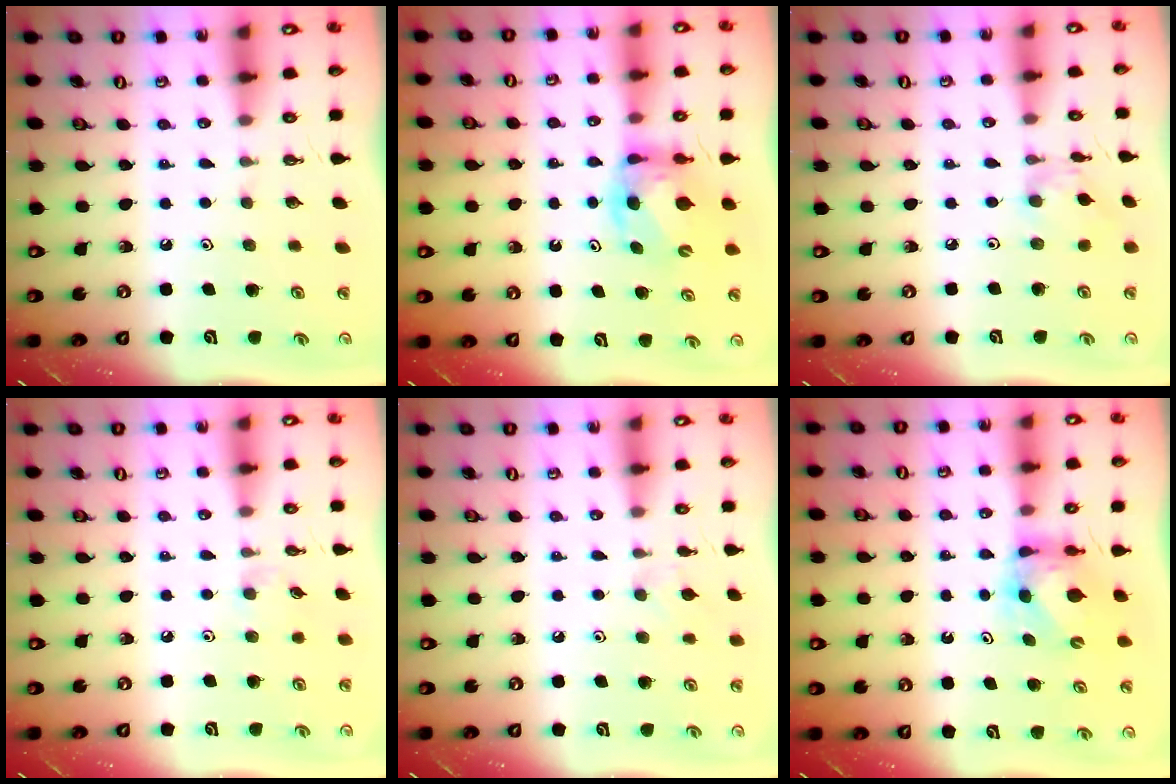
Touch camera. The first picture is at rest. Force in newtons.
{"total": 7.5, "press": 7.5, "slide": 0.6}
{"total": 3.0, "press": 3.0, "slide": 0.1}
{"total": 3.4, "press": 3.3, "slide": 0.5}
{"total": 3.8, "press": 3.7, "slide": 0.6}
{"total": 5.4, "press": 5.4, "slide": 0.5}